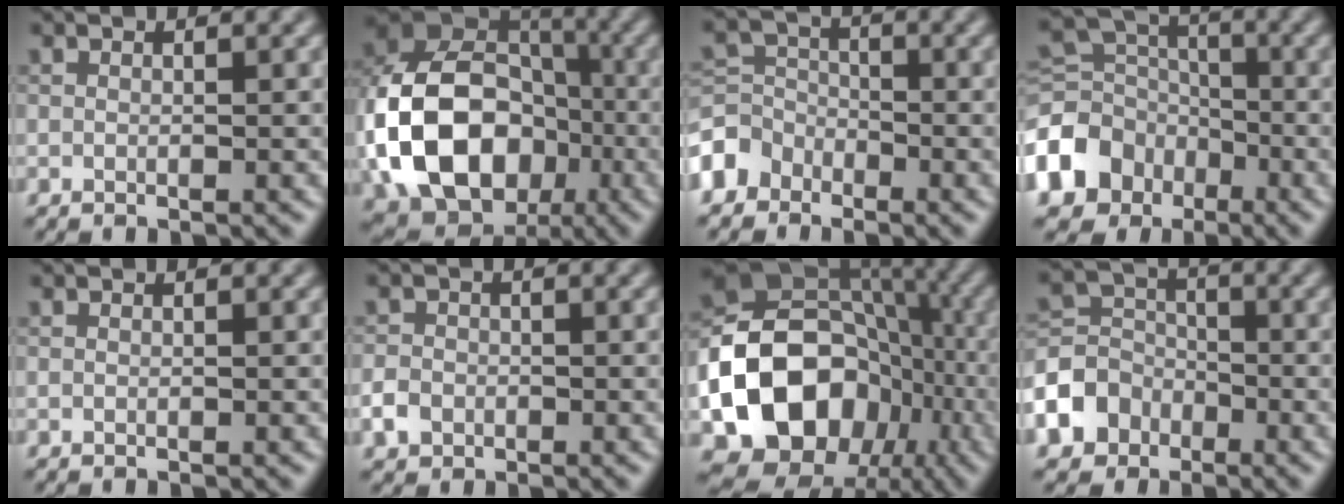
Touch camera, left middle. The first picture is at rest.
{"total": 15.5, "force": [-3.6, 11.9, 9.2], "torque": [-0.201, -0.013, -0.070]}
{"total": 3.7, "force": [-2.5, 2.7, 0.7], "torque": [-0.013, 0.008, -0.062]}
{"total": 9.2, "force": [-4.7, 7.0, 3.6], "torque": [-0.096, -0.002, -0.103]}
{"total": 0.0}
{"total": 2.0, "force": [-0.9, 1.7, 0.7], "torque": [-0.010, 0.000, -0.020]}
{"total": 16.6, "force": [-5.2, 13.1, 8.7], "torque": [-0.167, -0.003, -0.101]}
{"total": 5.7, "force": [-2.9, 4.5, 1.8], "torque": [-0.033, 0.008, -0.071]}